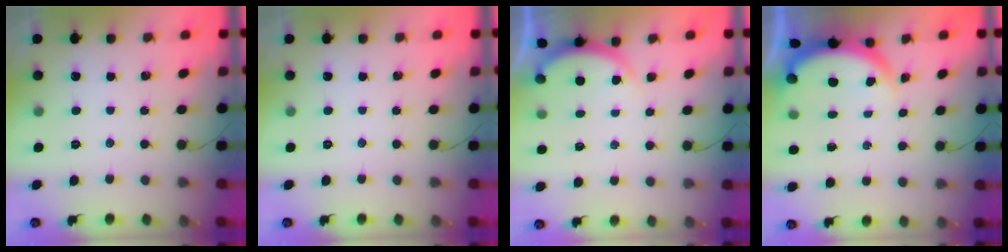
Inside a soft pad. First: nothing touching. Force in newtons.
{"total": 0.0}
{"total": 2.5, "press": 2.5, "slide": 0.5}
{"total": 3.8, "press": 3.8, "slide": 0.1}